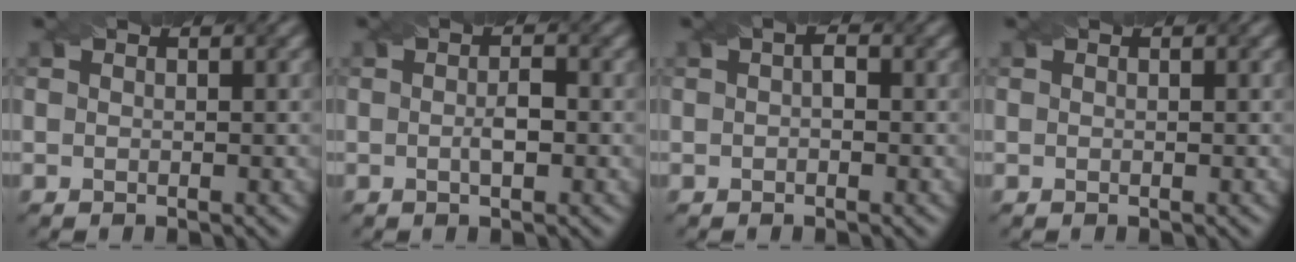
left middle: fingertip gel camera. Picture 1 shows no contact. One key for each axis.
{"total": 1.8, "fx": -0.3, "fy": 0.5, "fz": 1.7, "tx": -0.033, "ty": 0.001, "tz": -0.005}
{"total": 1.1, "fx": -0.1, "fy": 0.6, "fz": 0.9, "tx": -0.017, "ty": 0.003, "tz": -0.001}
{"total": 0.0}